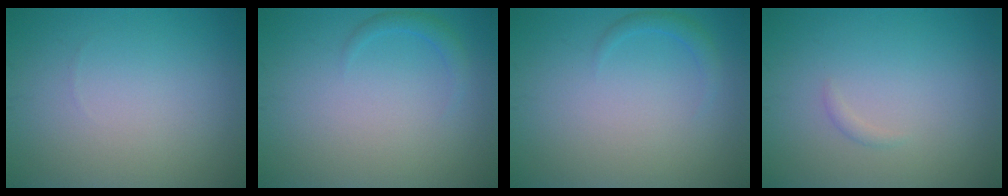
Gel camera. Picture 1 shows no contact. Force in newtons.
{"total": 1.2, "press": 1.2, "slide": 0.1}
{"total": 1.2, "press": 1.2, "slide": 0.1}
{"total": 0.6, "press": 0.6, "slide": 0.0}